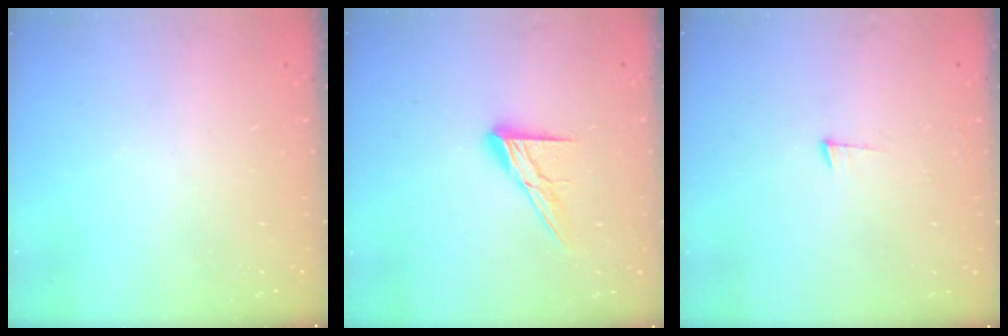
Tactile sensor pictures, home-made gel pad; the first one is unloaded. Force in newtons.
{"total": 10.4, "press": 10.4, "slide": 0.6}
{"total": 2.8, "press": 2.7, "slide": 0.5}